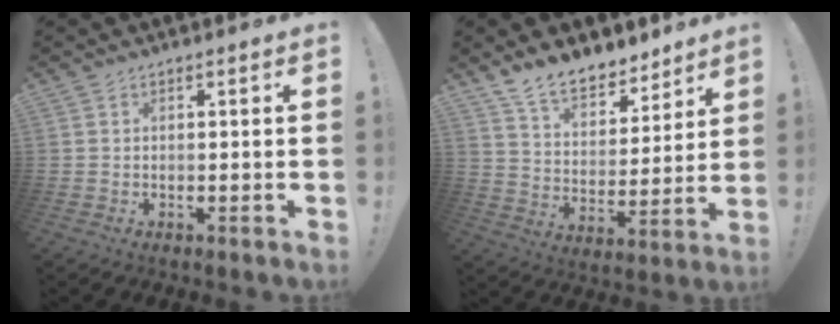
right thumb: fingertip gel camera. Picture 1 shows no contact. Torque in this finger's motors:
{"motor_torque": [-0.03, 0.06, 0.90, 0.85, 0.00]}